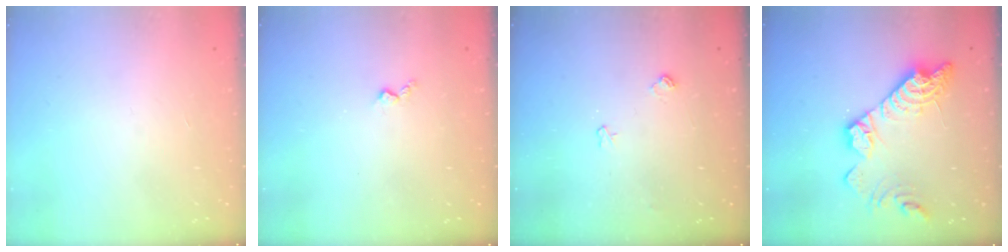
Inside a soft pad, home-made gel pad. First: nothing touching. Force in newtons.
{"total": 2.9, "press": 2.9, "slide": 0.5}
{"total": 5.0, "press": 5.0, "slide": 0.8}
{"total": 17.4, "press": 17.4, "slide": 1.2}